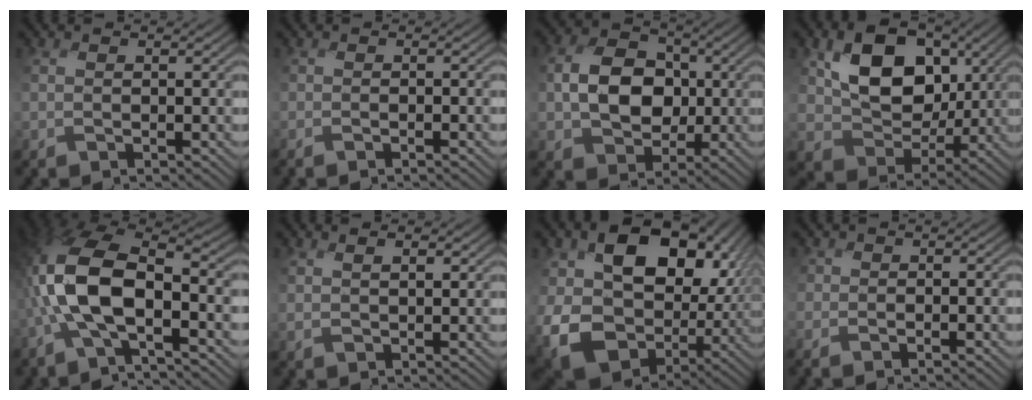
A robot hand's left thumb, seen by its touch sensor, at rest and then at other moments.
{"total": 0.7, "force": [-0.7, 0.2, 0.1], "torque": [0.002, 0.001, -0.013]}
{"total": 8.9, "force": [-0.6, 6.9, 5.6], "torque": [-0.115, 0.005, -0.024]}
{"total": 10.2, "force": [2.2, 7.9, 6.1], "torque": [-0.124, -0.012, 0.029]}
{"total": 11.2, "force": [-2.9, 4.8, 9.7], "torque": [-0.225, 0.008, -0.074]}
{"total": 2.2, "force": [1.2, 0.6, 1.7], "torque": [-0.027, 0.000, 0.021]}
{"total": 19.3, "force": [1.0, 14.2, 13.1], "torque": [-0.269, -0.023, 0.043]}
{"total": 1.1, "force": [-0.4, 0.7, -0.6], "torque": [0.016, -0.003, -0.012]}